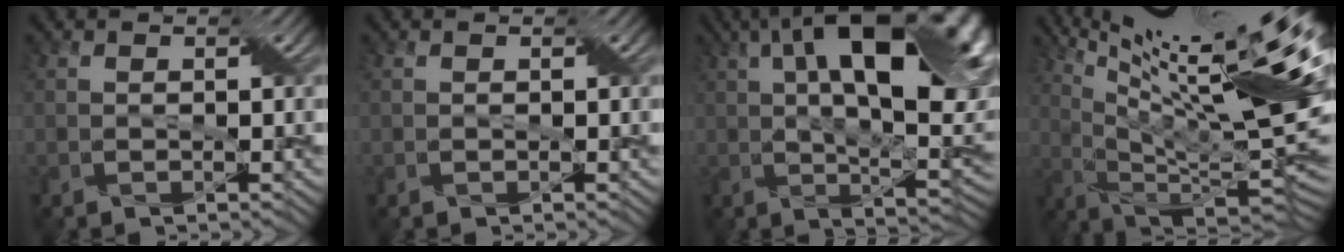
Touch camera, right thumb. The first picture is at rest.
{"total": 0.0}
{"total": 20.8, "force": [6.7, 8.6, 17.7], "torque": [-0.259, 0.029, 0.093]}
{"total": 20.8, "force": [10.5, 4.4, 17.4], "torque": [-0.240, 0.021, 0.167]}